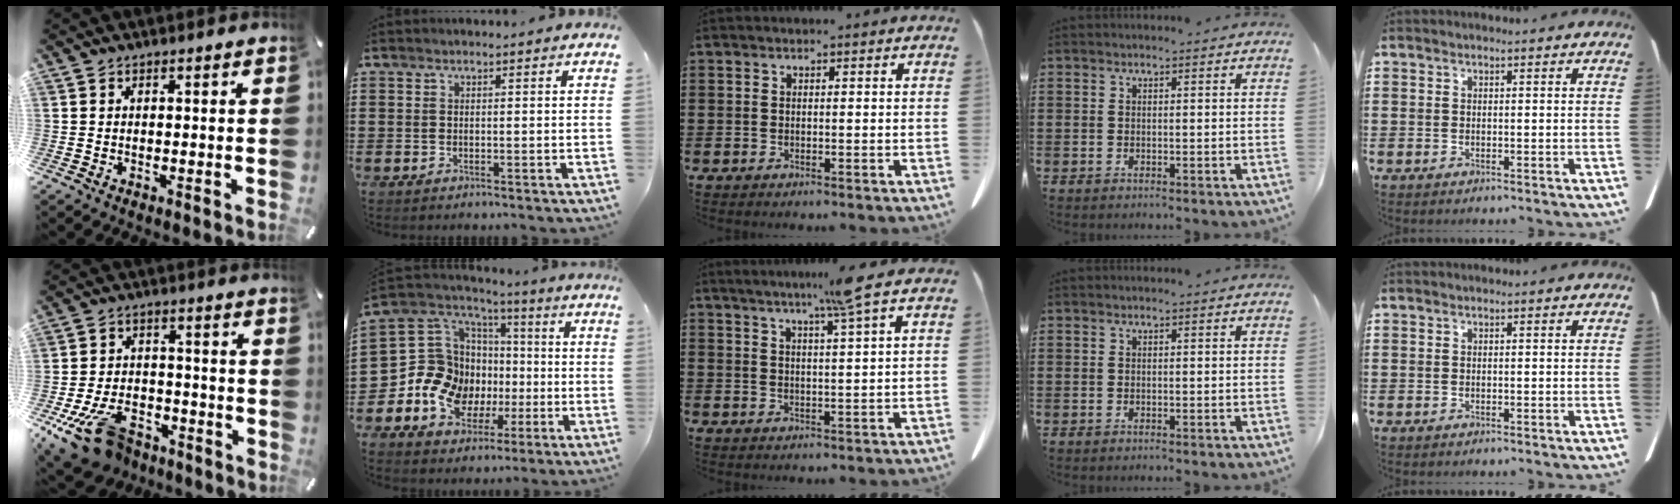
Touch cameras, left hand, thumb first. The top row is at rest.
{"thumb": {"total": 15.3, "force": [-9.5, 8.6, 8.5], "torque": [-0.151, 0.066, -0.157]}, "index": {"total": 12.1, "force": [-2.6, 11.1, 4.1], "torque": [-0.130, -0.011, -0.042]}, "middle": {"total": 5.9, "force": [4.2, -1.0, 4.0], "torque": [-0.086, -0.002, 0.073]}}